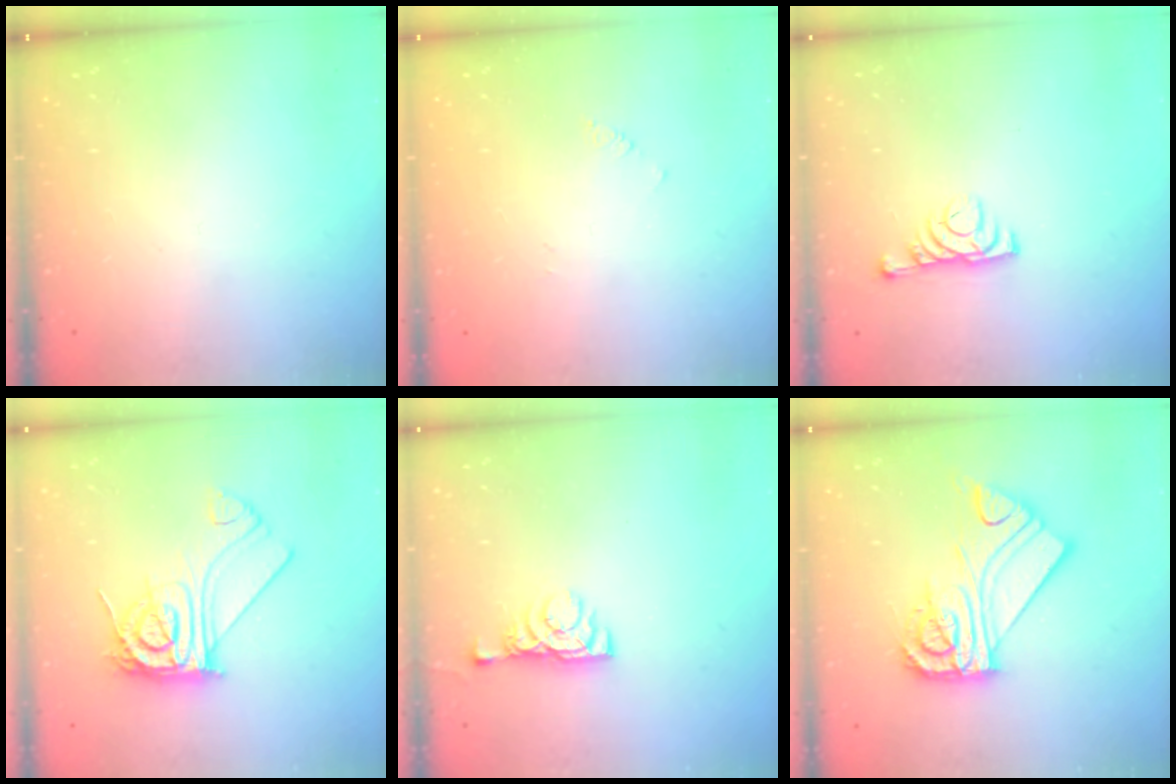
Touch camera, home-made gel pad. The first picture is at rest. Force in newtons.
{"total": 1.4, "press": 1.3, "slide": 0.3}
{"total": 5.0, "press": 4.9, "slide": 1.1}
{"total": 13.7, "press": 13.6, "slide": 1.2}
{"total": 5.6, "press": 5.5, "slide": 0.8}
{"total": 13.6, "press": 13.6, "slide": 0.7}